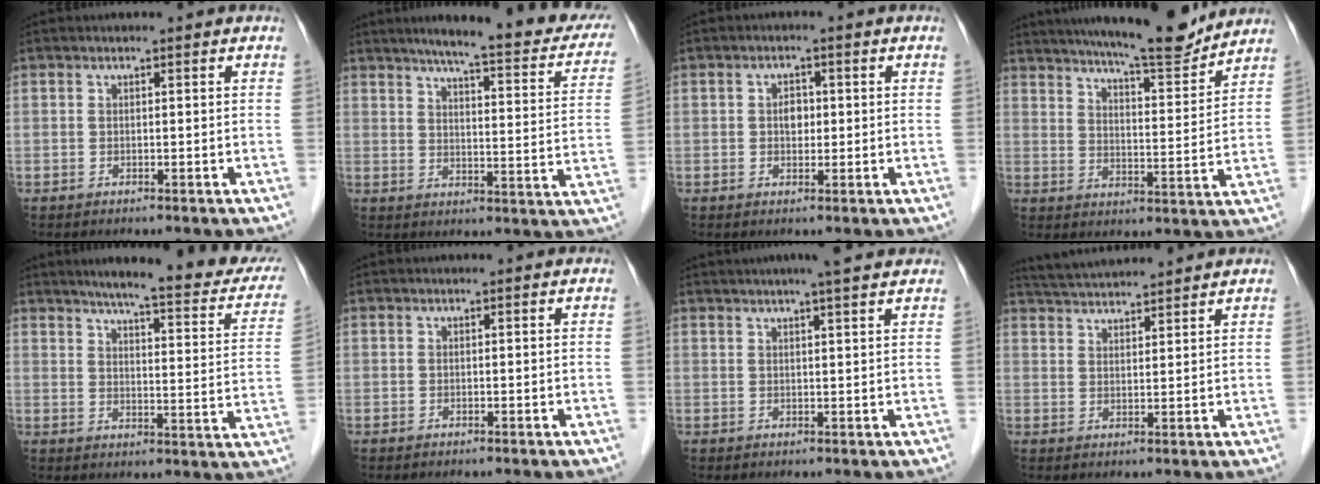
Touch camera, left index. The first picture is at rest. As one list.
[{"total": 21.1, "force": [17.4, 2.8, 11.6], "torque": [-0.142, -0.014, 0.206]}, {"total": 2.2, "force": [0.1, 1.6, 1.5], "torque": [-0.026, 0.004, 0.002]}, {"total": 14.2, "force": [12.9, 0.9, 5.9], "torque": [-0.091, -0.009, 0.184]}, {"total": 21.3, "force": [17.9, 2.8, 11.2], "torque": [-0.134, -0.025, 0.208]}, {"total": 0.0}, {"total": 7.5, "force": [6.2, 0.2, 4.3], "torque": [-0.062, 0.025, 0.078]}, {"total": 8.1, "force": [7.8, -0.1, 2.2], "torque": [-0.048, 0.033, 0.130]}]